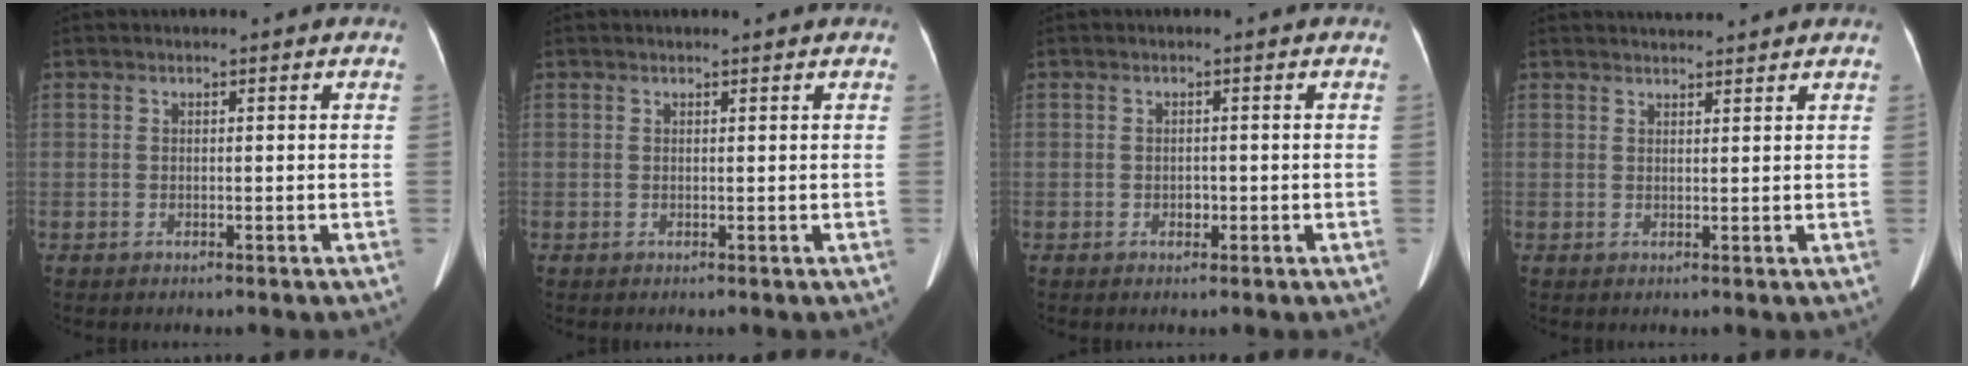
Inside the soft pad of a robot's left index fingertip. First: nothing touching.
{"total": 1.0, "force": [0.9, 0.0, 0.3], "torque": [-0.007, 0.008, 0.016]}
{"total": 1.0, "force": [-0.4, 0.8, 0.6], "torque": [-0.011, 0.002, -0.004]}
{"total": 3.8, "force": [3.7, 0.2, 1.0], "torque": [-0.016, 0.024, 0.053]}